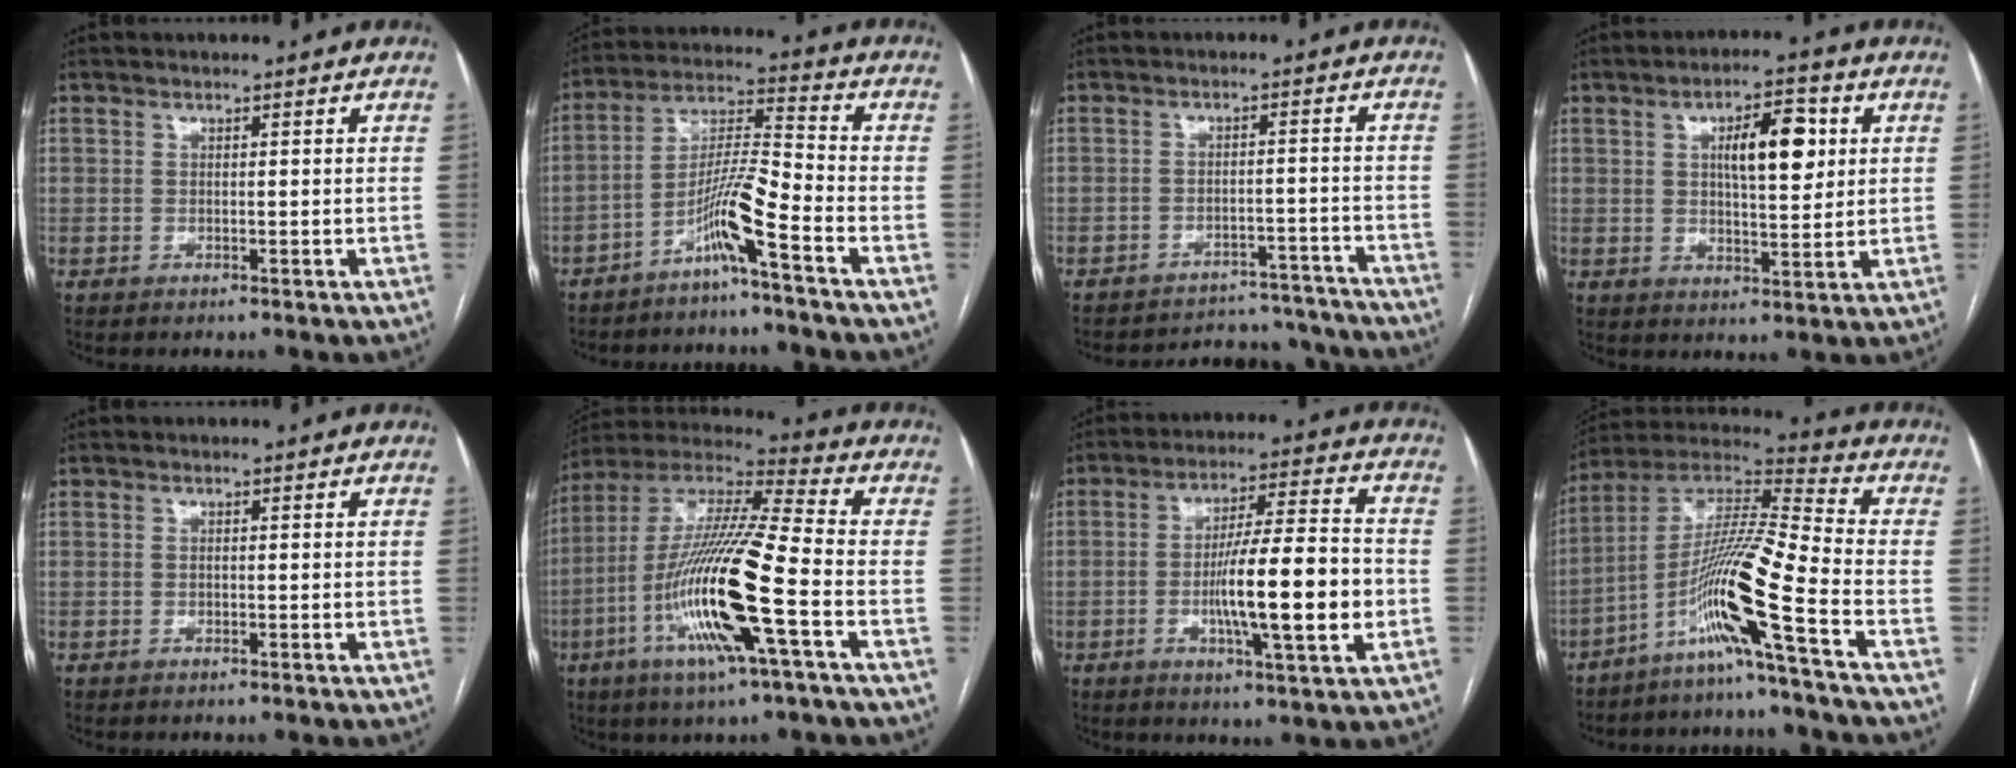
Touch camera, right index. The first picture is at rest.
{"total": 8.5, "force": [-5.1, -0.7, 6.7], "torque": [-0.134, 0.005, -0.099]}
{"total": 15.6, "force": [-15.1, 3.5, 1.7], "torque": [-0.023, 0.024, -0.181]}
{"total": 8.8, "force": [2.5, 2.7, 8.0], "torque": [-0.127, 0.014, 0.043]}
{"total": 0.0}
{"total": 19.9, "force": [-6.2, 1.0, 18.9], "torque": [-0.395, -0.018, -0.122]}
{"total": 14.7, "force": [-2.8, 1.2, 14.4], "torque": [-0.237, 0.002, -0.045]}
{"total": 14.3, "force": [-7.1, -2.2, 12.3], "torque": [-0.248, -0.001, -0.141]}